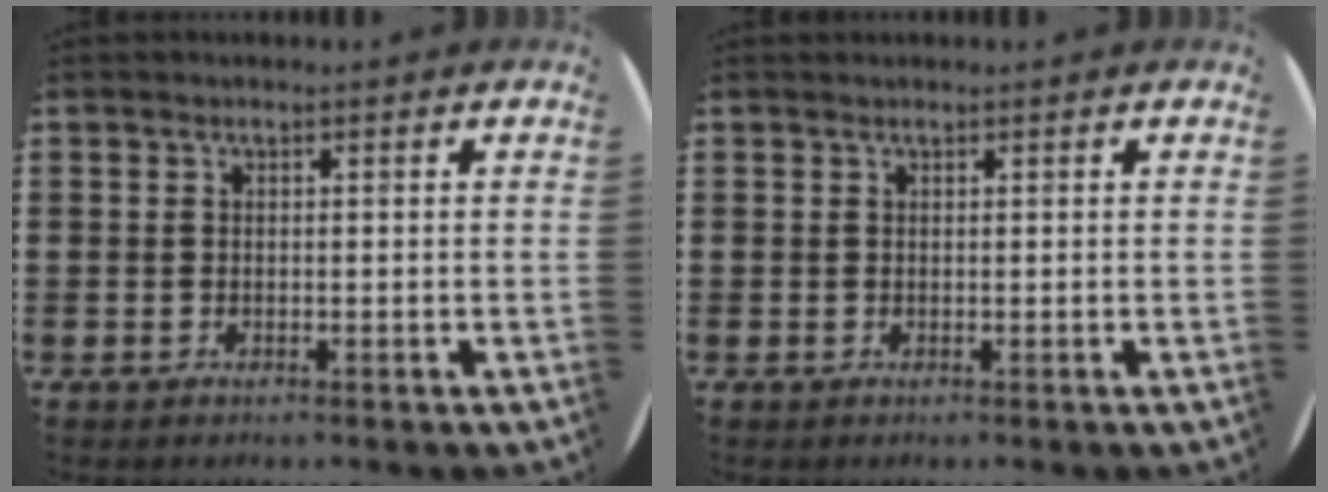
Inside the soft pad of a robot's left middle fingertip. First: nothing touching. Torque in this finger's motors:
{"motor_torque": [-0.32, -0.15, 0.08, 0.02]}